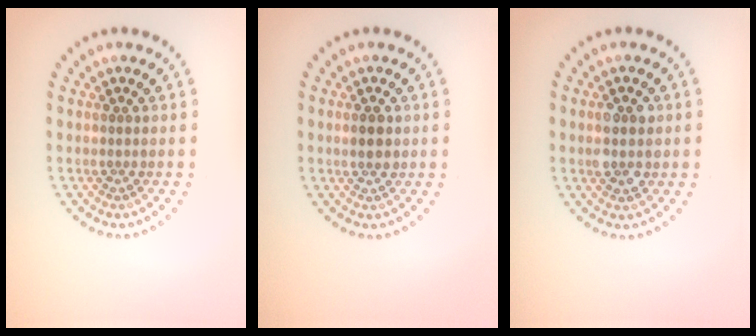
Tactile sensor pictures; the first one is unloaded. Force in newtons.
{"total": 1.7, "press": 1.7, "slide": 0.1}
{"total": 2.6, "press": 2.6, "slide": 0.3}